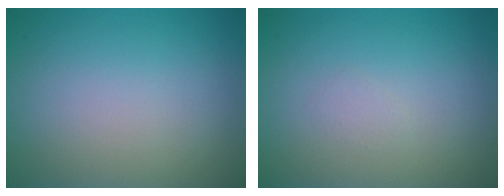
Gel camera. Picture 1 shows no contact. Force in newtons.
{"total": 0.6, "press": 0.6, "slide": 0.0}